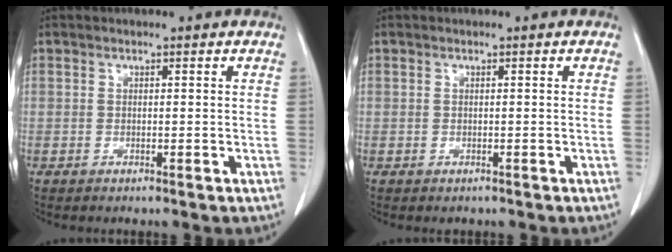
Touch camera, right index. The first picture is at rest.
{"total": 0.7, "force": [-0.3, 0.6, 0.0], "torque": [-0.001, 0.005, -0.003]}